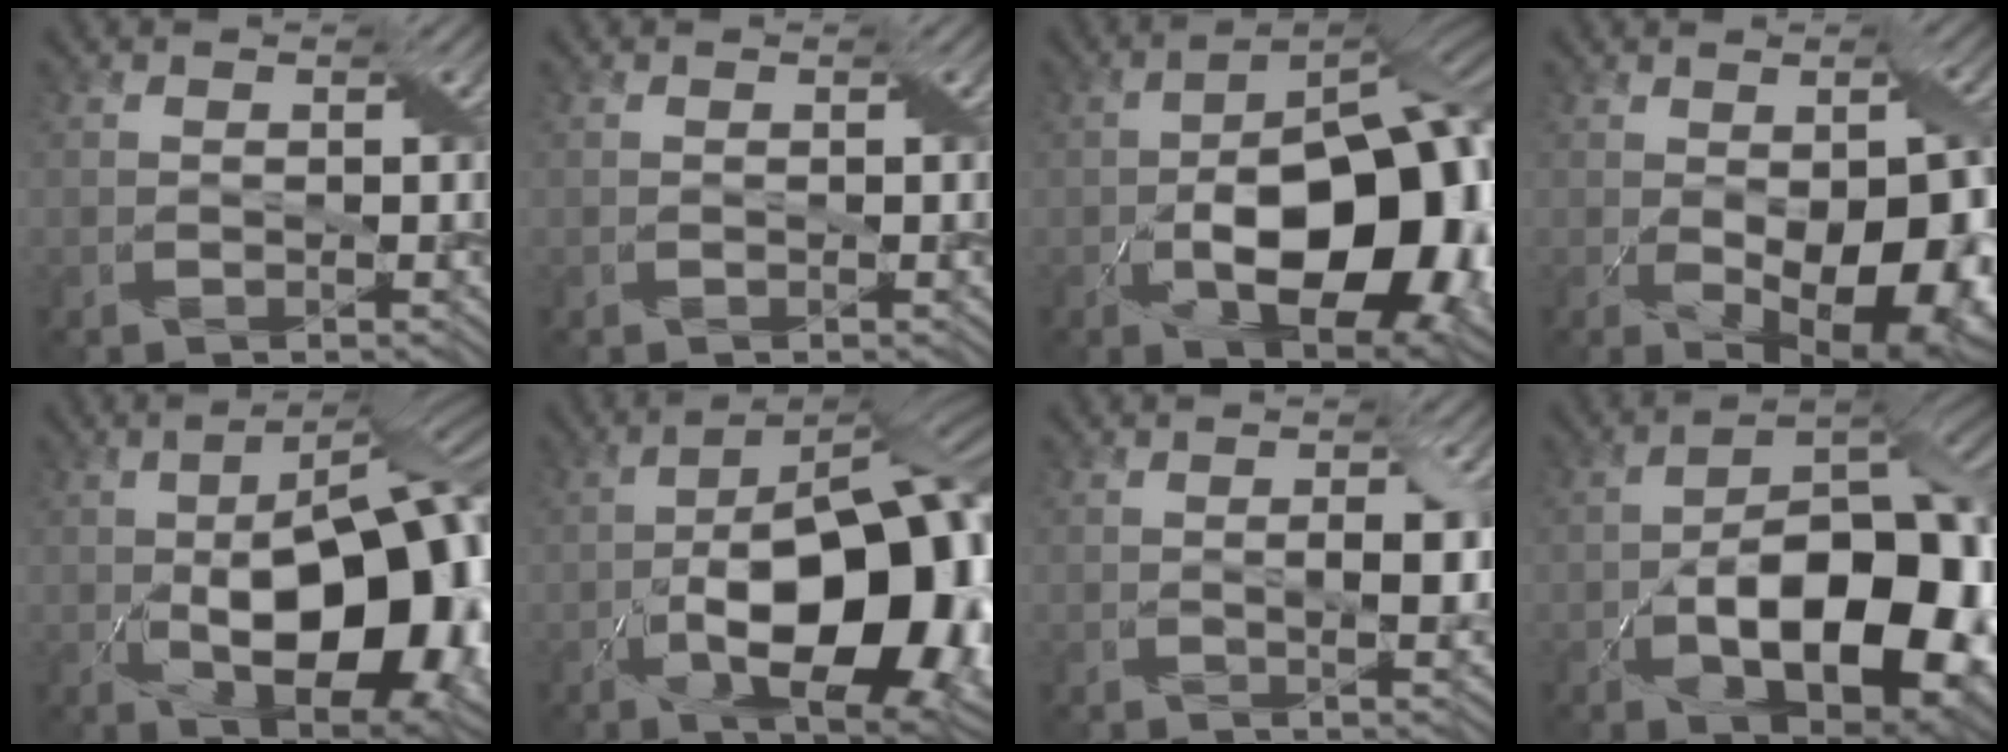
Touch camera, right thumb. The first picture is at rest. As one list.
[{"total": 0.0}, {"total": 18.1, "force": [-4.3, 9.2, 15.0], "torque": [-0.218, -0.020, -0.059]}, {"total": 12.8, "force": [-3.0, 6.6, 10.5], "torque": [-0.148, -0.043, -0.018]}, {"total": 18.1, "force": [-2.7, 8.5, 15.7], "torque": [-0.219, -0.011, -0.037]}, {"total": 19.7, "force": [-5.2, 9.0, 16.8], "torque": [-0.239, -0.005, -0.080]}, {"total": 2.6, "force": [0.1, 0.9, 2.5], "torque": [-0.042, 0.000, 0.005]}, {"total": 16.1, "force": [-4.7, 8.2, 13.0], "torque": [-0.178, -0.016, -0.074]}]